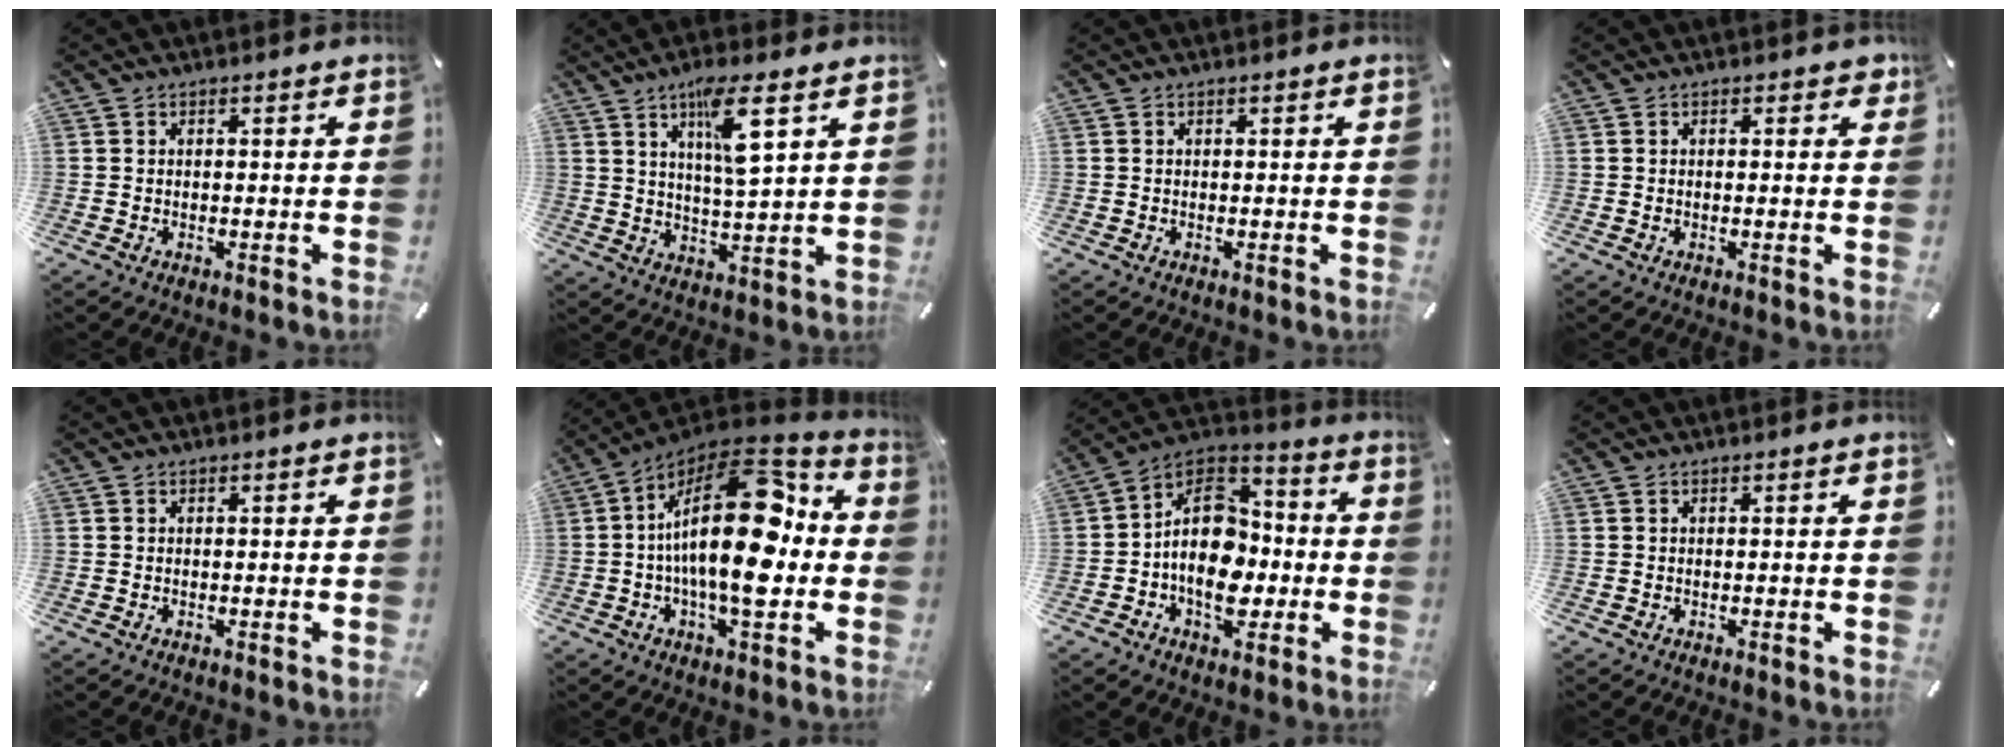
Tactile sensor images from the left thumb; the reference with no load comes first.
{"total": 9.8, "force": [4.9, 1.5, 8.3], "torque": [-0.148, -0.015, 0.079]}
{"total": 0.0}
{"total": 1.3, "force": [0.3, 0.9, 0.9], "torque": [-0.004, -0.001, 0.000]}
{"total": 0.0}
{"total": 25.3, "force": [0.7, 11.4, 22.6], "torque": [-0.400, -0.016, 0.007]}
{"total": 15.8, "force": [-2.8, 11.4, 10.5], "torque": [-0.190, 0.011, -0.053]}
{"total": 0.0}